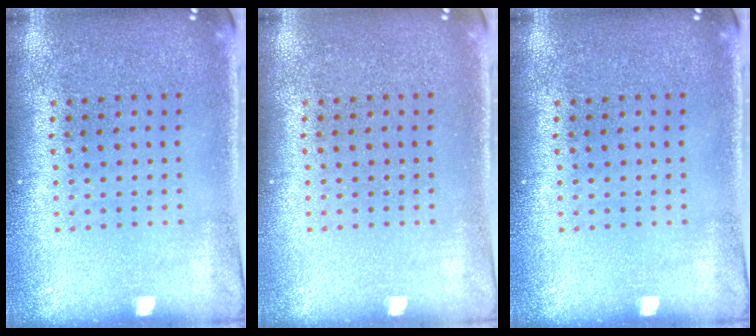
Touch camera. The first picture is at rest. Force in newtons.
{"total": 0.0}
{"total": 0.0}